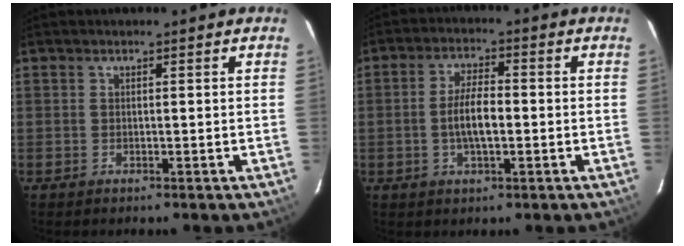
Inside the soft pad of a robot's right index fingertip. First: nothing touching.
{"total": 6.0, "force": [-1.0, 2.1, 5.5], "torque": [-0.107, 0.003, -0.018]}